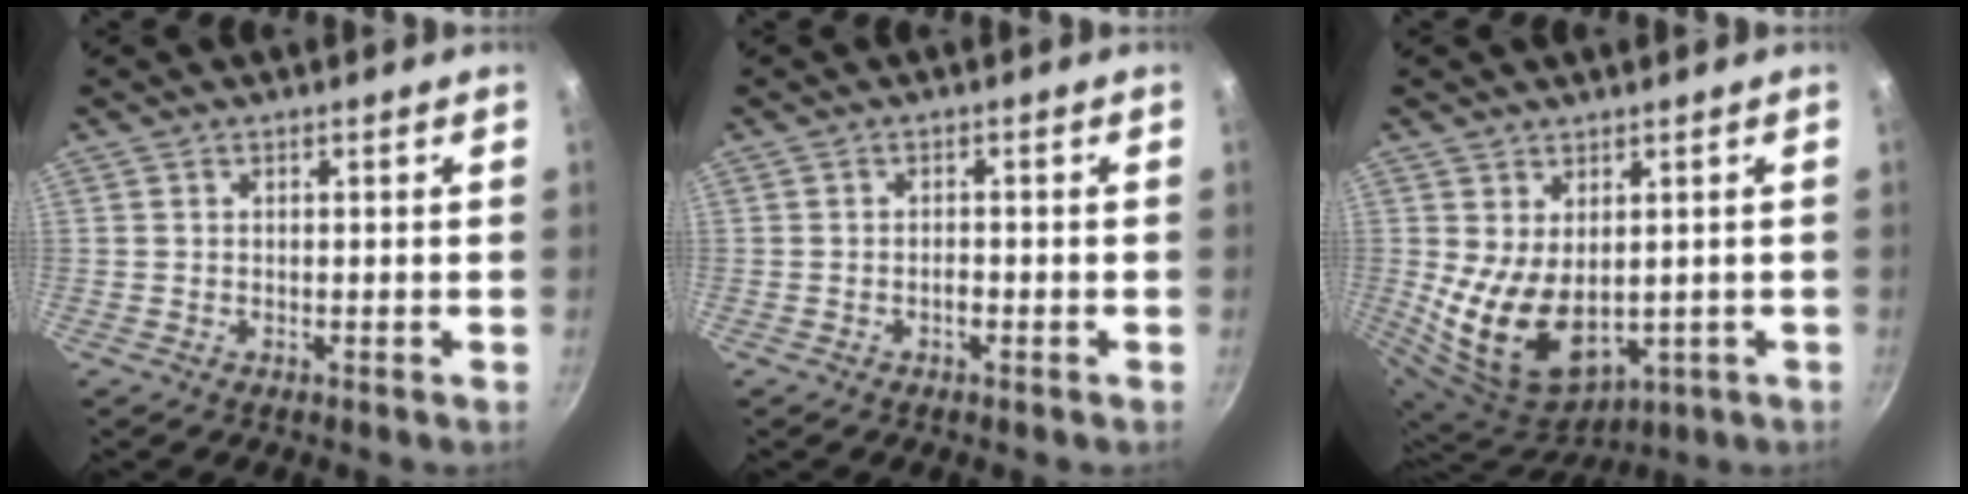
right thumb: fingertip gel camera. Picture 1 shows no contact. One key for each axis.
{"total": 1.4, "fx": -0.7, "fy": 0.8, "fz": 1.0, "tx": -0.013, "ty": 0.009, "tz": -0.011}
{"total": 13.6, "fx": 0.3, "fy": 8.6, "fz": 10.5, "tx": -0.175, "ty": -0.032, "tz": 0.035}